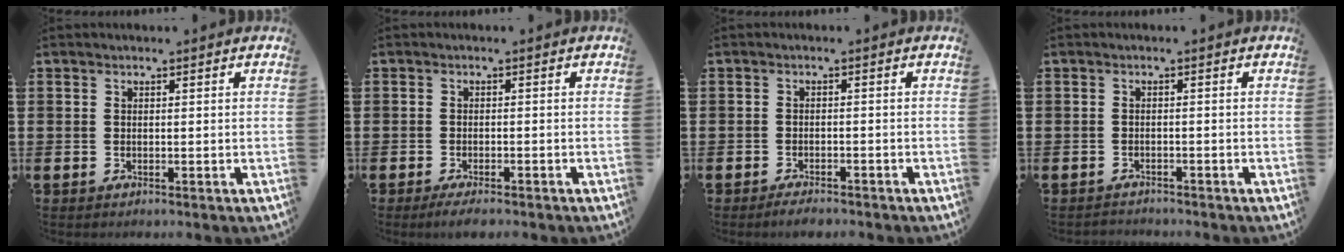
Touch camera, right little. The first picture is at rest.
{"total": 1.5, "force": [-1.2, 0.2, 0.9], "torque": [-0.016, 0.001, -0.023]}
{"total": 1.5, "force": [-1.4, 0.2, 0.5], "torque": [-0.010, 0.001, -0.028]}
{"total": 0.9, "force": [-0.9, 0.0, -0.1], "torque": [-0.001, 0.001, -0.020]}